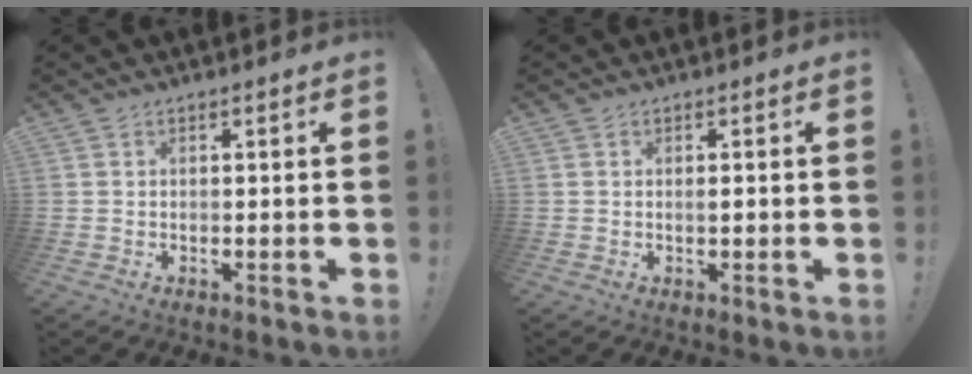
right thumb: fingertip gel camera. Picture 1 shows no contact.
{"total": 0.8, "force": [-0.2, 0.1, 0.8], "torque": [-0.012, 0.000, -0.005]}